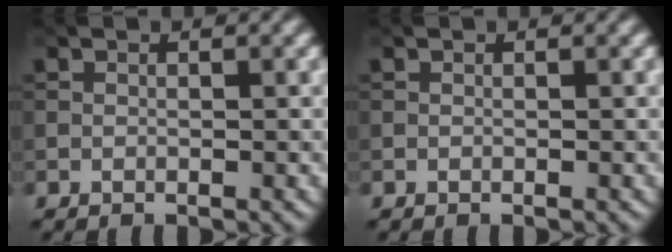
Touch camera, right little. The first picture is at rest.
{"total": 0.0}